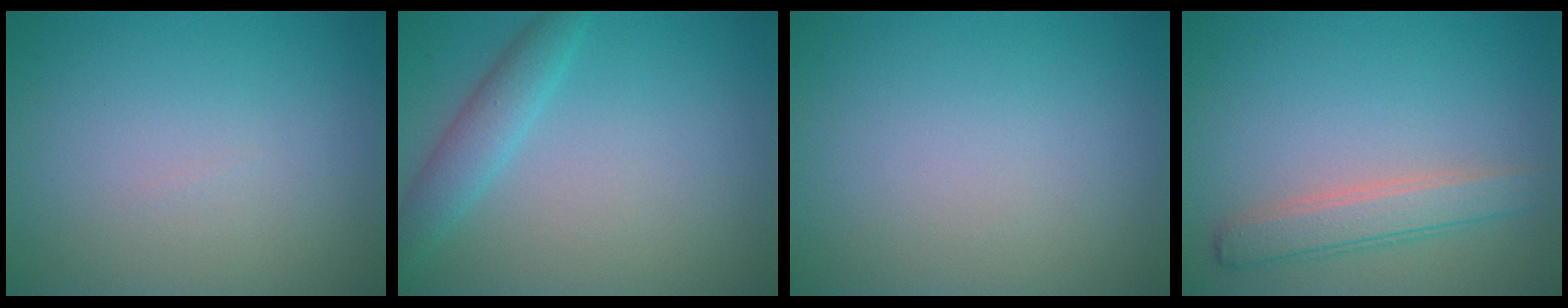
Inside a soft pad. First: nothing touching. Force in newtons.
{"total": 2.8, "press": 2.8, "slide": 0.2}
{"total": 0.0}
{"total": 2.9, "press": 2.9, "slide": 0.2}